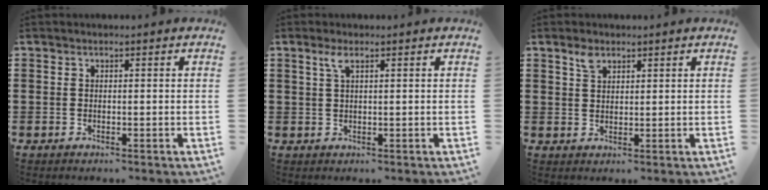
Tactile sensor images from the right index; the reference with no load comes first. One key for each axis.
{"total": 1.9, "fx": 1.0, "fy": 0.5, "fz": 1.6, "tx": -0.035, "ty": 0.003, "tz": 0.016}
{"total": 2.3, "fx": 1.6, "fy": 1.1, "fz": 1.2, "tx": -0.020, "ty": -0.002, "tz": 0.029}